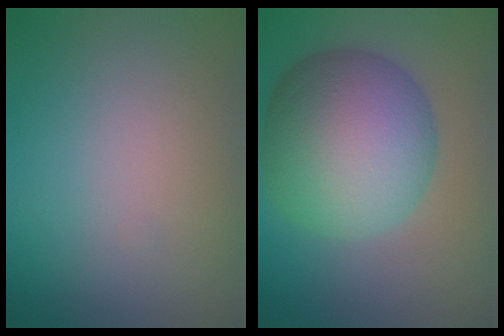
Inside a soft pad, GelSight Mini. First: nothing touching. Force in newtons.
{"total": 12.1, "press": 12.1, "slide": 0.1}